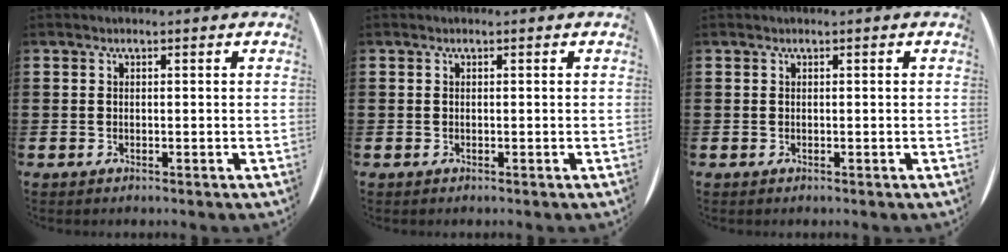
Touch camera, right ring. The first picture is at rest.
{"total": 0.0}
{"total": 0.0}